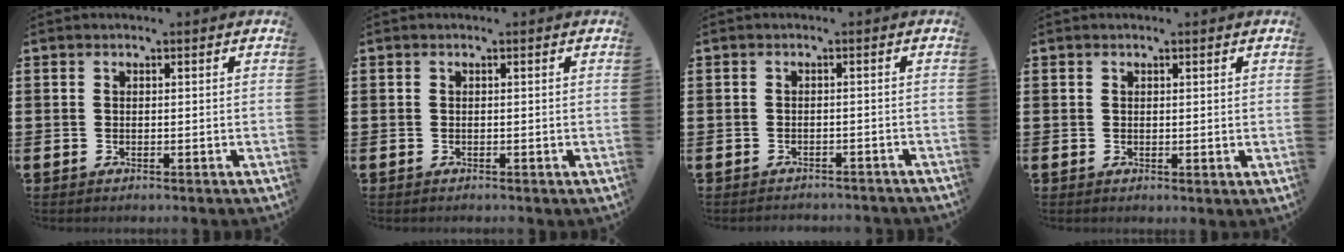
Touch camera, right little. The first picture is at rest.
{"total": 0.0}
{"total": 1.0, "force": [-1.0, 0.0, 0.0], "torque": [-0.004, 0.006, -0.022]}
{"total": 0.0}